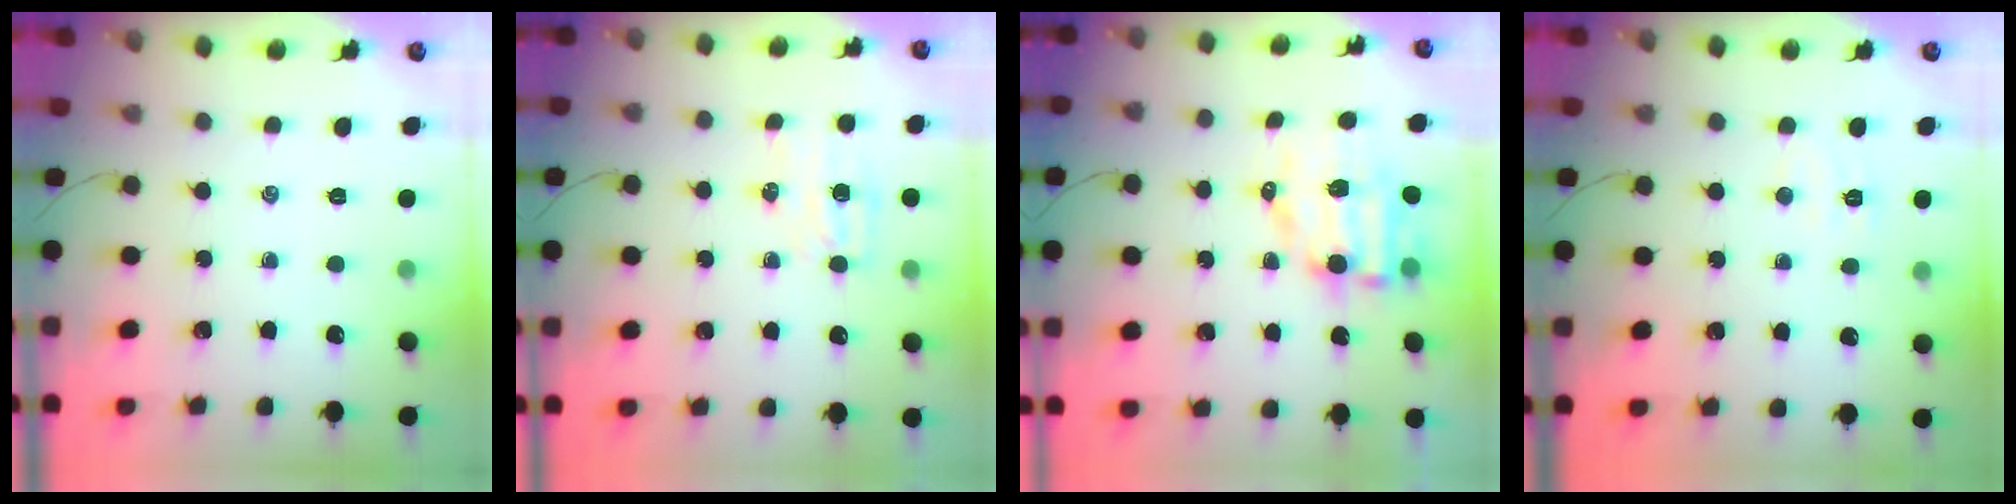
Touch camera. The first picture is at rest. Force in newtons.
{"total": 4.5, "press": 4.3, "slide": 1.0}
{"total": 9.4, "press": 9.2, "slide": 1.9}
{"total": 5.0, "press": 4.8, "slide": 1.1}